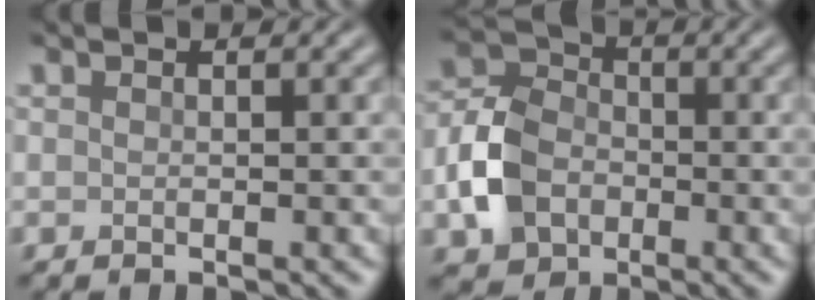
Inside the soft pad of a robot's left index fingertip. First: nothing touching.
{"total": 5.6, "force": [-1.8, 4.3, 3.1], "torque": [-0.068, 0.003, -0.045]}